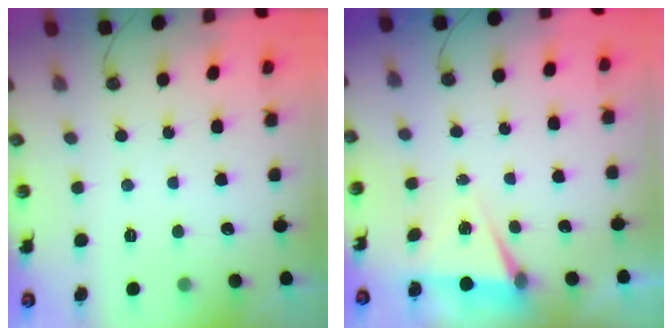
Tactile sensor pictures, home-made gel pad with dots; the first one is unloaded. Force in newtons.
{"total": 5.2, "press": 2.7, "slide": 4.5}